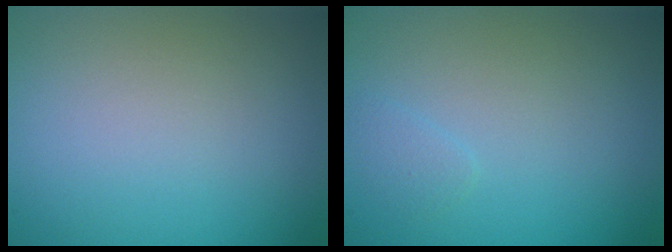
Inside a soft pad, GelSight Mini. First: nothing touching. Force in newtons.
{"total": 0.7, "press": 0.7, "slide": 0.1}